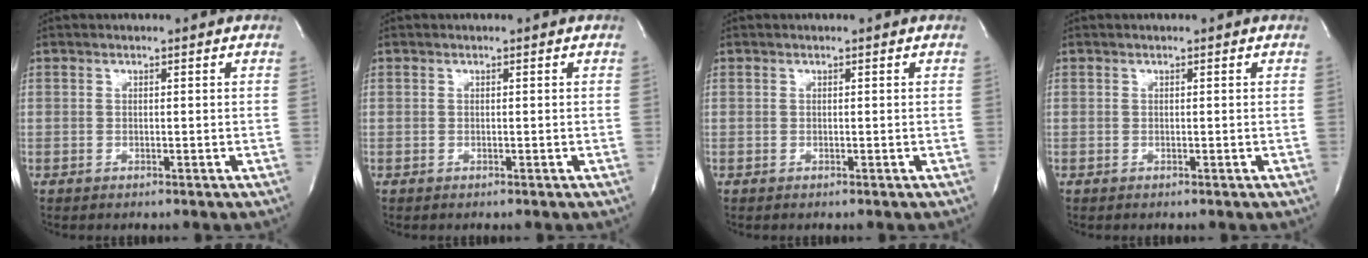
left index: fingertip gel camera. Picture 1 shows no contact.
{"total": 0.0}
{"total": 0.0}
{"total": 0.0}